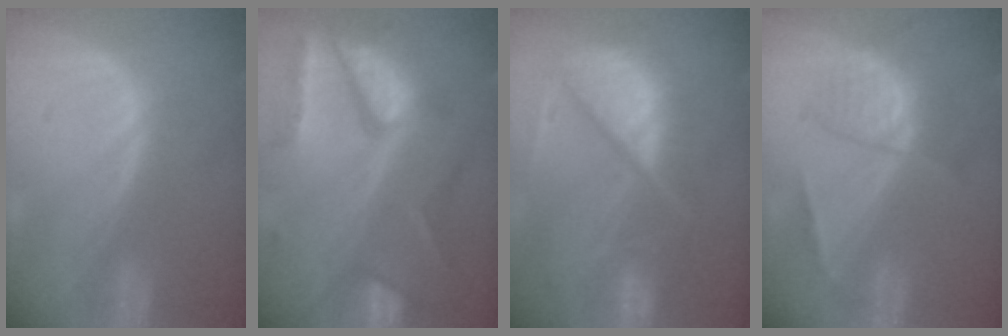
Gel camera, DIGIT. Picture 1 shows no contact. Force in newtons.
{"total": 10.6, "press": 8.8, "slide": 5.9}
{"total": 11.7, "press": 9.7, "slide": 6.4}
{"total": 6.8, "press": 5.9, "slide": 3.4}